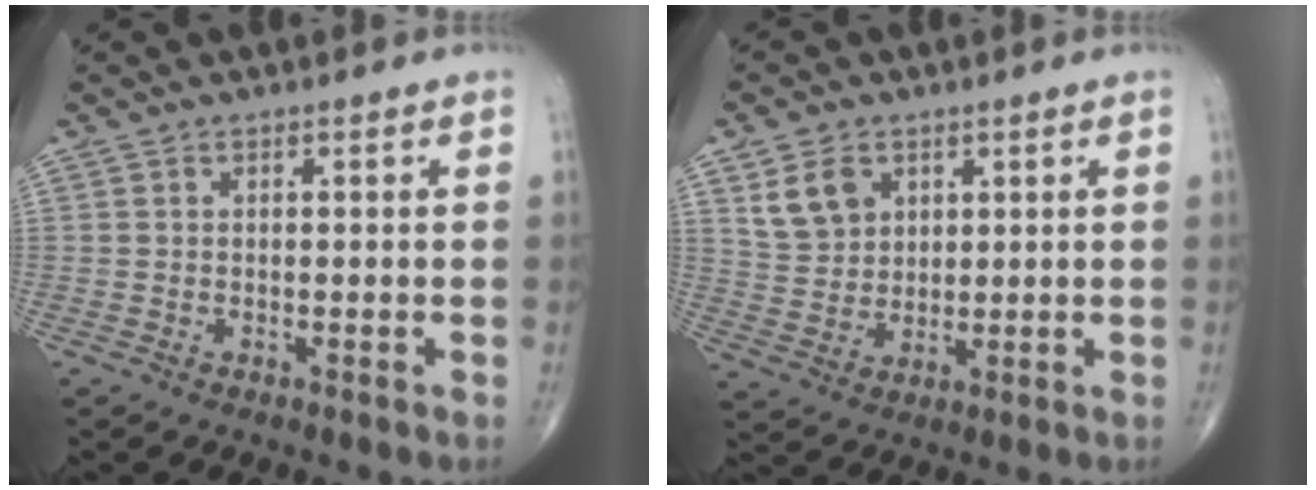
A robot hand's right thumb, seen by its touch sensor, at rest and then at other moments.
{"total": 7.3, "force": [3.4, 5.5, 3.4], "torque": [-0.046, -0.014, 0.072]}